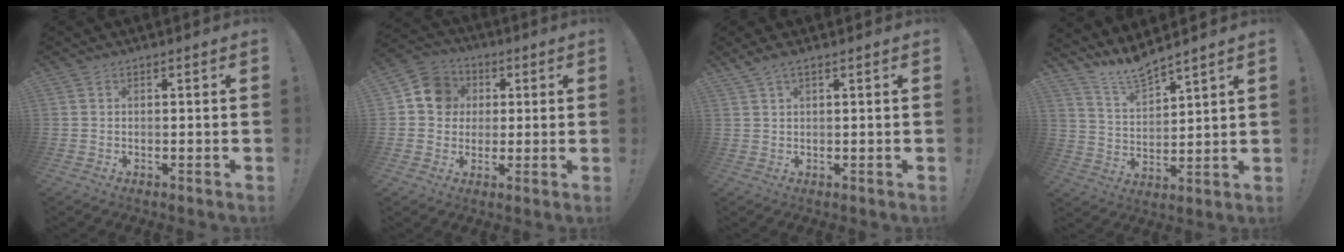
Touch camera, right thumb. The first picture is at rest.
{"total": 10.7, "force": [1.9, 9.9, 3.6], "torque": [-0.038, 0.007, 0.040]}
{"total": 2.6, "force": [1.6, 0.1, 2.0], "torque": [-0.046, 0.000, 0.030]}
{"total": 8.9, "force": [8.3, 0.8, 3.1], "torque": [-0.071, -0.059, 0.151]}